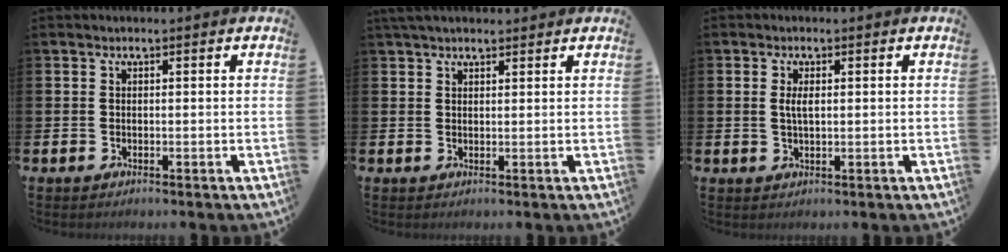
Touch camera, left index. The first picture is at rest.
{"total": 2.6, "force": [2.3, 0.8, 0.9], "torque": [-0.008, -0.003, 0.040]}
{"total": 2.1, "force": [0.5, 0.8, 1.9], "torque": [-0.036, 0.003, 0.006]}